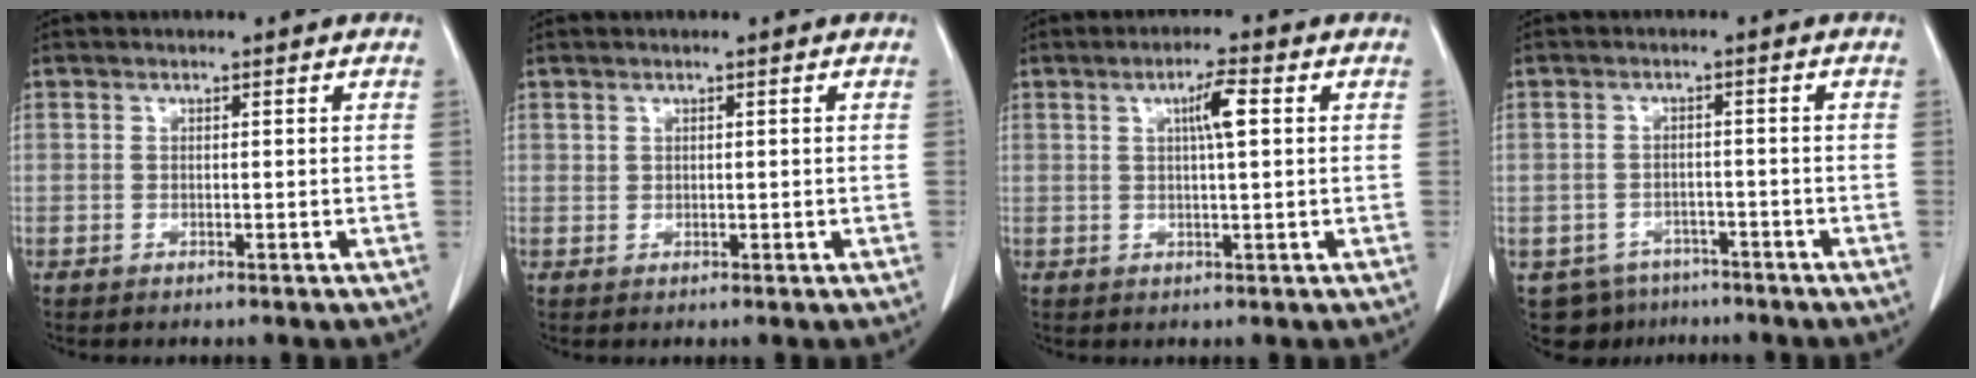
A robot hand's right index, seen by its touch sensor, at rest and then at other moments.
{"total": 0.6, "force": [0.5, 0.4, 0.1], "torque": [0.007, -0.001, 0.009]}
{"total": 4.1, "force": [1.1, 0.3, 3.9], "torque": [-0.072, 0.003, 0.019]}
{"total": 6.2, "force": [-4.1, 4.5, 0.7], "torque": [-0.006, 0.008, -0.054]}